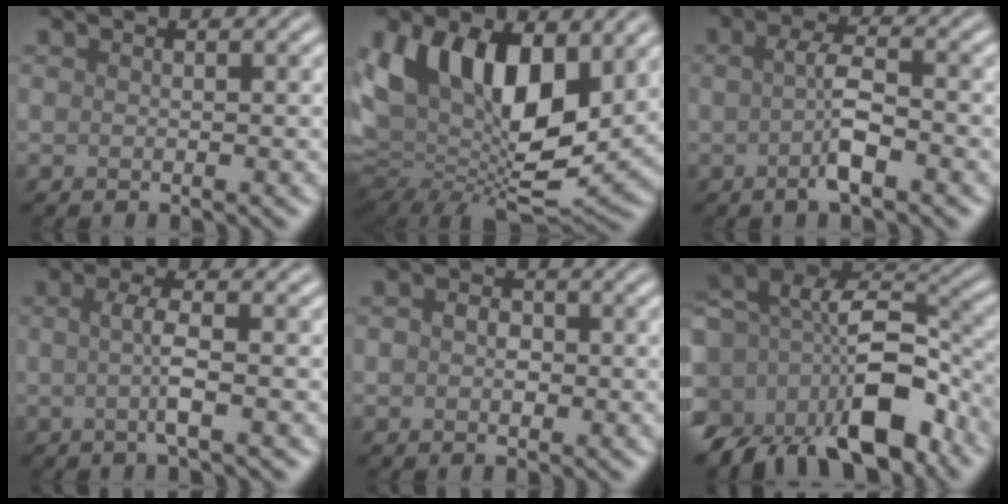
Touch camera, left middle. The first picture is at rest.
{"total": 14.8, "force": [2.6, 8.7, 11.6], "torque": [-0.216, -0.020, 0.038]}
{"total": 3.6, "force": [-0.8, 1.0, 3.4], "torque": [-0.065, 0.000, -0.017]}
{"total": 2.7, "force": [-0.2, 0.4, 2.7], "torque": [-0.052, -0.002, -0.007]}
{"total": 2.0, "force": [0.0, 1.5, 1.2], "torque": [-0.017, 0.001, -0.006]}
{"total": 12.0, "force": [-5.3, 7.0, 8.1], "torque": [-0.137, 0.002, -0.090]}